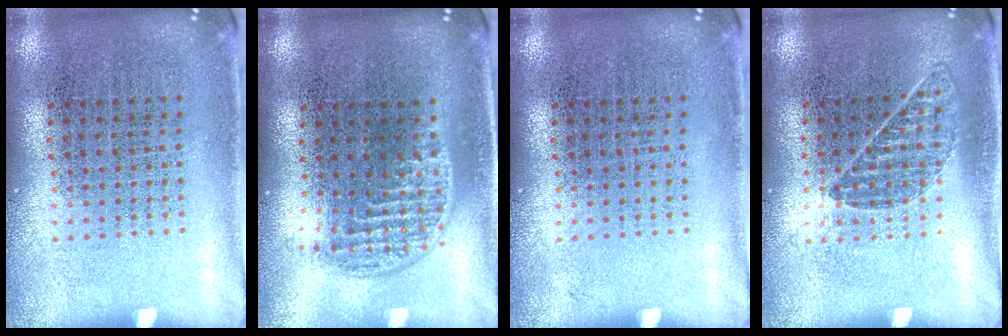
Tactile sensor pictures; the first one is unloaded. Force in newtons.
{"total": 1.2, "press": 1.0, "slide": 0.6}
{"total": 0.0}
{"total": 0.8, "press": 0.8, "slide": 0.2}